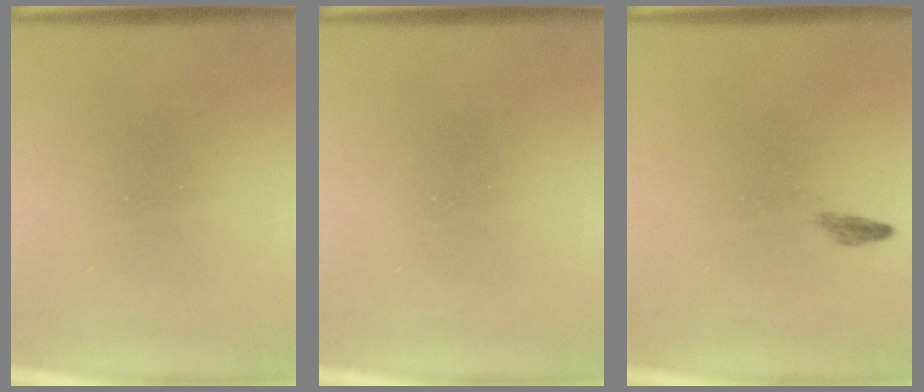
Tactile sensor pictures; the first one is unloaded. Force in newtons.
{"total": 0.0}
{"total": 0.5}